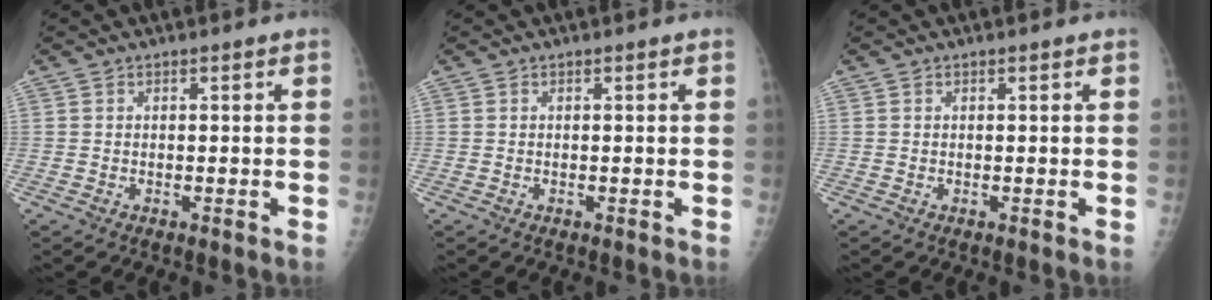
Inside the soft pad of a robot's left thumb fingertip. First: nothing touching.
{"total": 0.0}
{"total": 0.0}